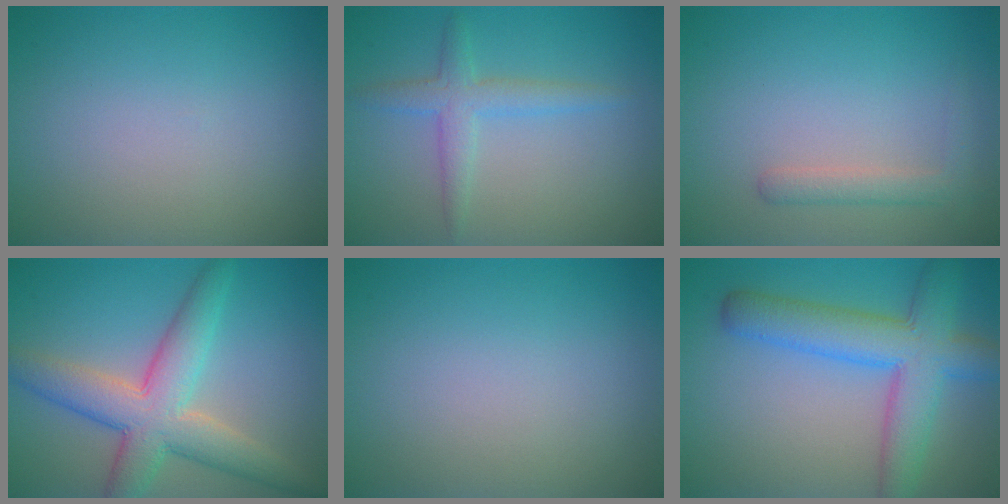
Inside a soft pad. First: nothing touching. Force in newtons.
{"total": 2.6, "press": 2.6, "slide": 0.1}
{"total": 1.9, "press": 1.9, "slide": 0.1}
{"total": 7.0, "press": 7.0, "slide": 0.2}
{"total": 0.0}
{"total": 7.3, "press": 7.2, "slide": 0.3}